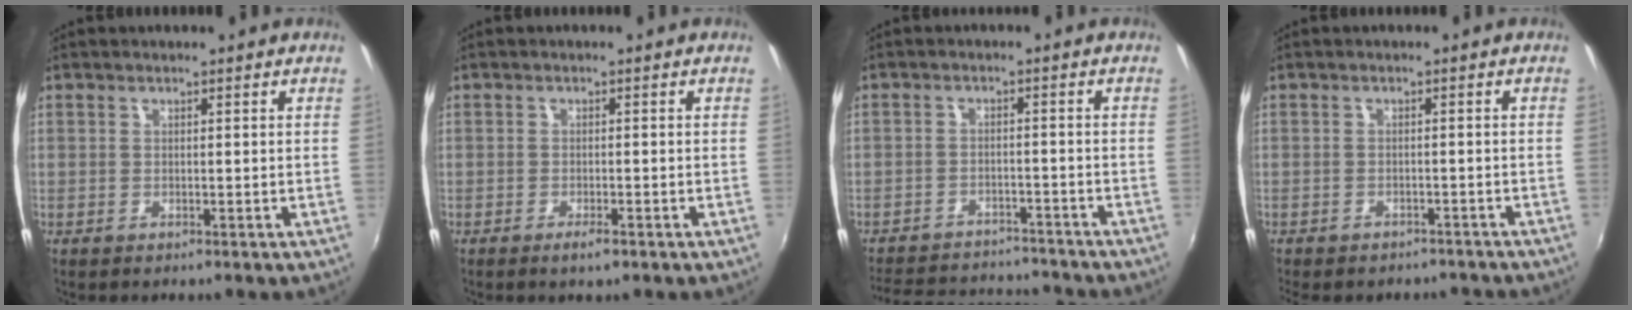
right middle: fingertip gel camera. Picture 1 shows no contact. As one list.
[{"total": 2.0, "force": [-1.3, 0.4, 1.5], "torque": [-0.031, -0.003, -0.023]}, {"total": 15.1, "force": [-13.2, 5.3, 4.8], "torque": [-0.124, 0.025, -0.181]}, {"total": 7.7, "force": [-6.6, 2.8, 2.6], "torque": [-0.061, -0.016, -0.083]}]